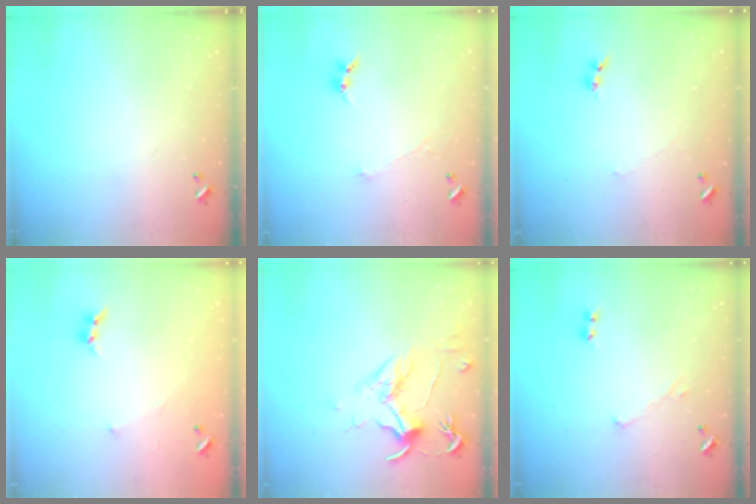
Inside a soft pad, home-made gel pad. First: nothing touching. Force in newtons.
{"total": 0.0}
{"total": 1.2, "press": 1.1, "slide": 0.3}
{"total": 6.2, "press": 6.2, "slide": 0.4}
{"total": 1.8, "press": 1.5, "slide": 0.9}
{"total": 0.0}